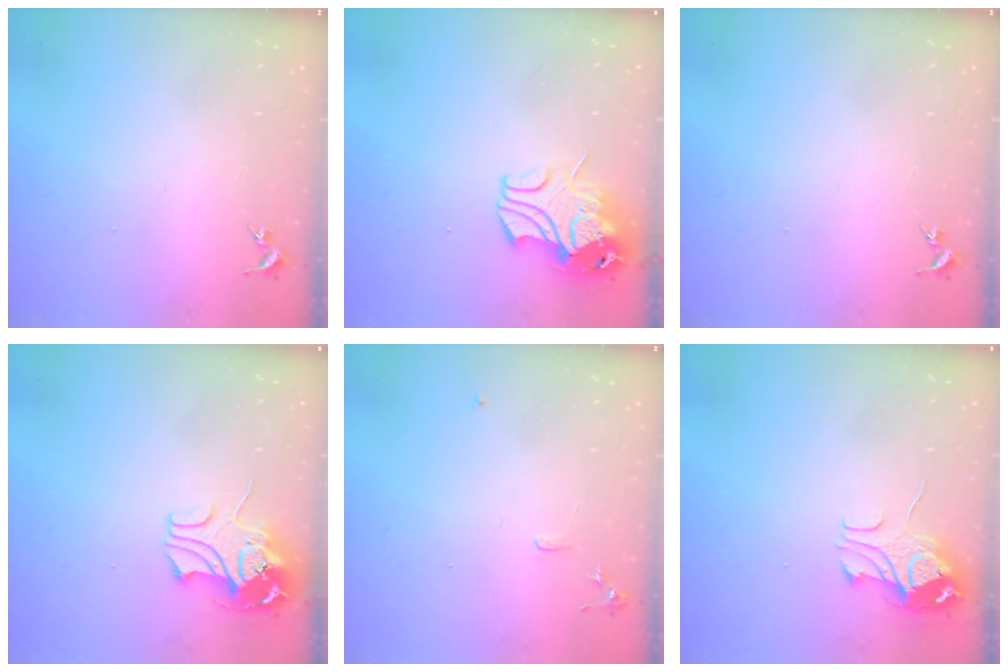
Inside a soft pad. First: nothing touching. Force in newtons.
{"total": 12.1, "press": 12.0, "slide": 1.8}
{"total": 0.0}
{"total": 10.6, "press": 10.6, "slide": 0.8}
{"total": 6.0, "press": 6.0, "slide": 0.7}
{"total": 9.8, "press": 9.8, "slide": 1.2}